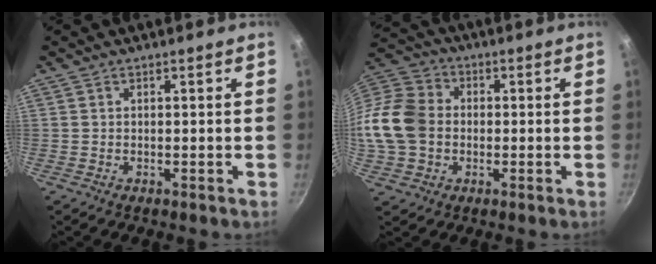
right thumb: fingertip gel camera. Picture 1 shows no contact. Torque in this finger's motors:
{"motor_torque": [2.09, 2.16, 0.39, -0.36, 0.35]}